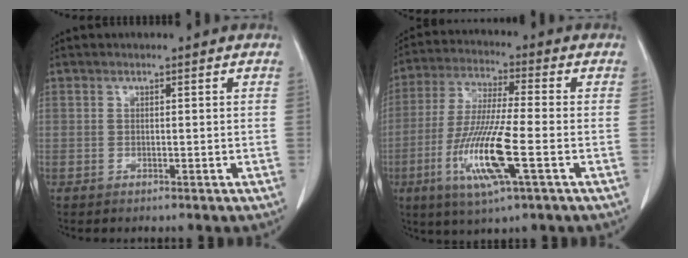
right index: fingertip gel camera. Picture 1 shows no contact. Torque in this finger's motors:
{"motor_torque": [1.97, -0.17, 0.48, 0.14]}